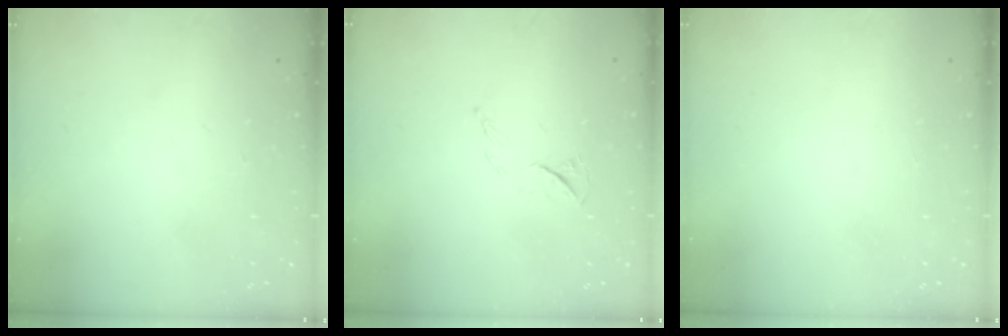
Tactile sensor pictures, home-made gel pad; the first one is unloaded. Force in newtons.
{"total": 5.7, "press": 5.6, "slide": 1.2}
{"total": 1.6, "press": 1.6, "slide": 0.1}